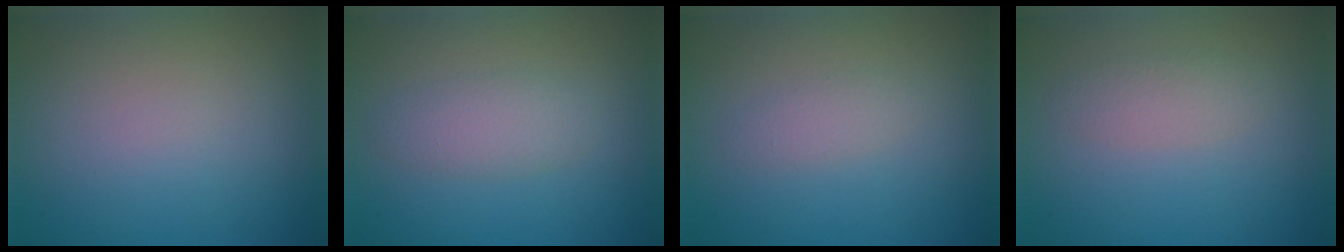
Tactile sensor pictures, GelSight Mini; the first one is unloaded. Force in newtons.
{"total": 2.4, "press": 2.4, "slide": 0.0}
{"total": 1.3, "press": 1.3, "slide": 0.0}
{"total": 1.7, "press": 1.7, "slide": 0.1}